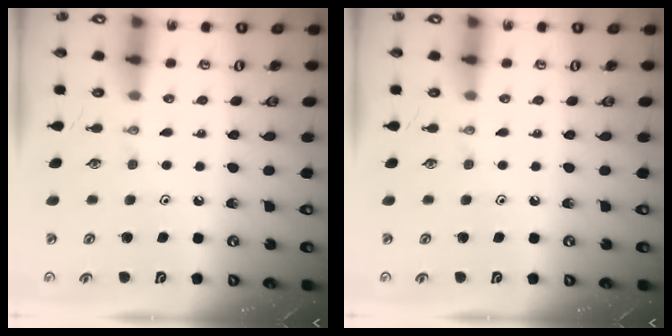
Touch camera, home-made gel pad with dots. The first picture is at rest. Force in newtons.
{"total": 0.0}